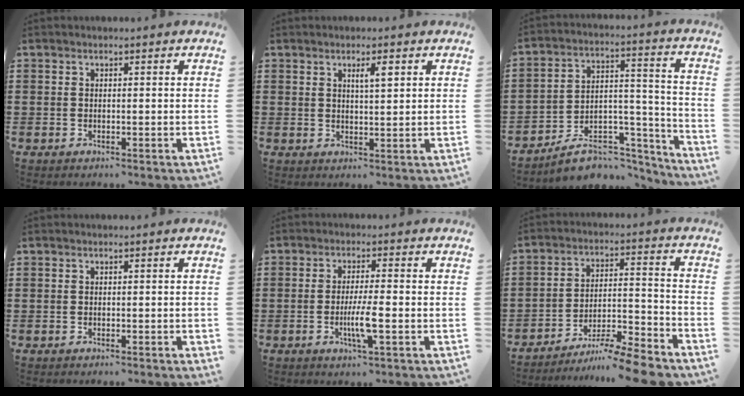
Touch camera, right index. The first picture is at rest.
{"total": 2.6, "force": [1.3, 0.5, 2.2], "torque": [-0.037, 0.001, 0.018]}
{"total": 9.7, "force": [-7.8, 4.6, 3.4], "torque": [-0.048, 0.034, -0.136]}
{"total": 0.7, "force": [-0.5, 0.0, 0.5], "torque": [-0.007, -0.004, -0.009]}
{"total": 5.0, "force": [-1.5, 0.3, 4.8], "torque": [-0.094, -0.013, -0.030]}
{"total": 8.9, "force": [-8.0, 0.5, 3.8], "torque": [-0.049, 0.021, -0.153]}